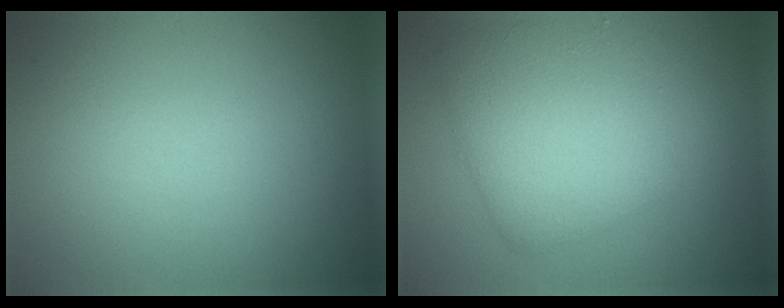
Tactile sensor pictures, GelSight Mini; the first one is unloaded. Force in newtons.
{"total": 6.6, "press": 6.6, "slide": 0.2}